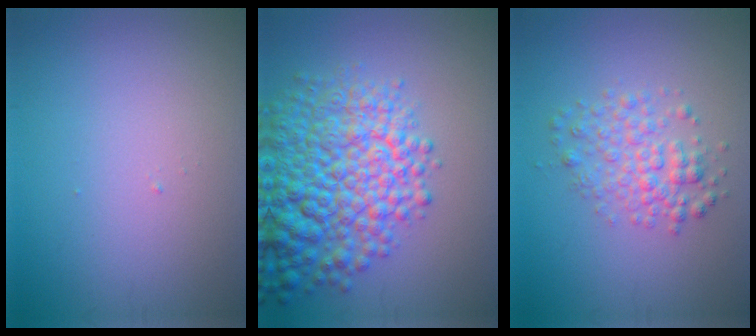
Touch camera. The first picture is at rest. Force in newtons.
{"total": 9.7, "press": 9.7, "slide": 0.4}
{"total": 3.1, "press": 3.1, "slide": 0.1}